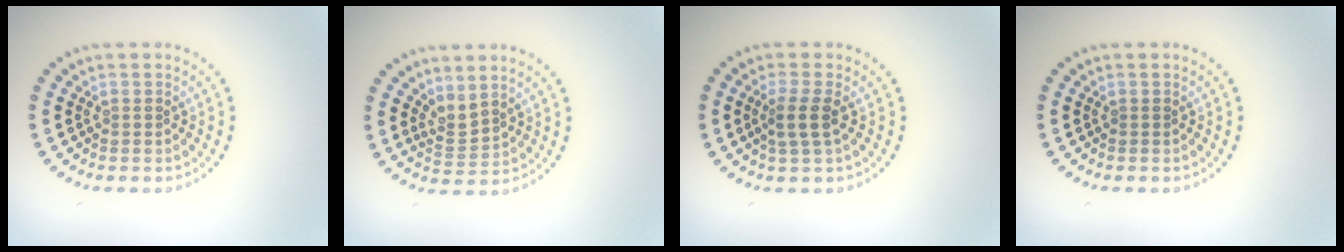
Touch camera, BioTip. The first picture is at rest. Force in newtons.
{"total": 2.1, "press": 1.4, "slide": 1.6}
{"total": 2.2, "press": 1.9, "slide": 1.1}
{"total": 0.0}